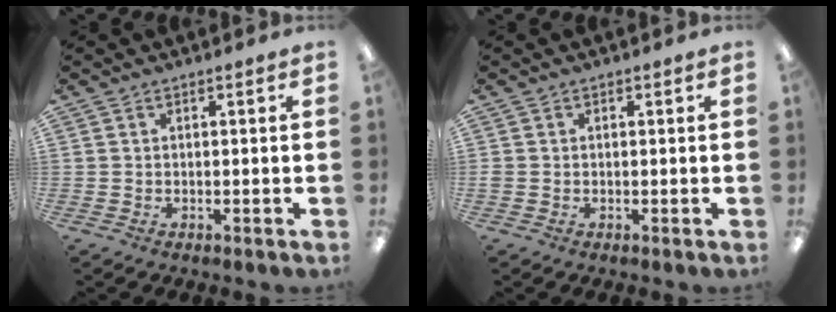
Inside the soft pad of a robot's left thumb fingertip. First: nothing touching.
{"total": 0.7, "force": [-0.1, 0.6, 0.2], "torque": [-0.002, 0.005, -0.003]}